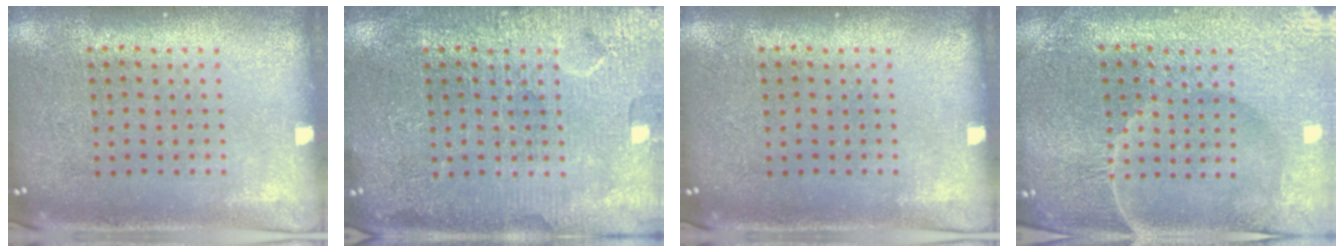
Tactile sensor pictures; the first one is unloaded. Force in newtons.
{"total": 5.8, "press": 5.7, "slide": 0.8}
{"total": 0.0}
{"total": 4.4, "press": 4.2, "slide": 1.3}